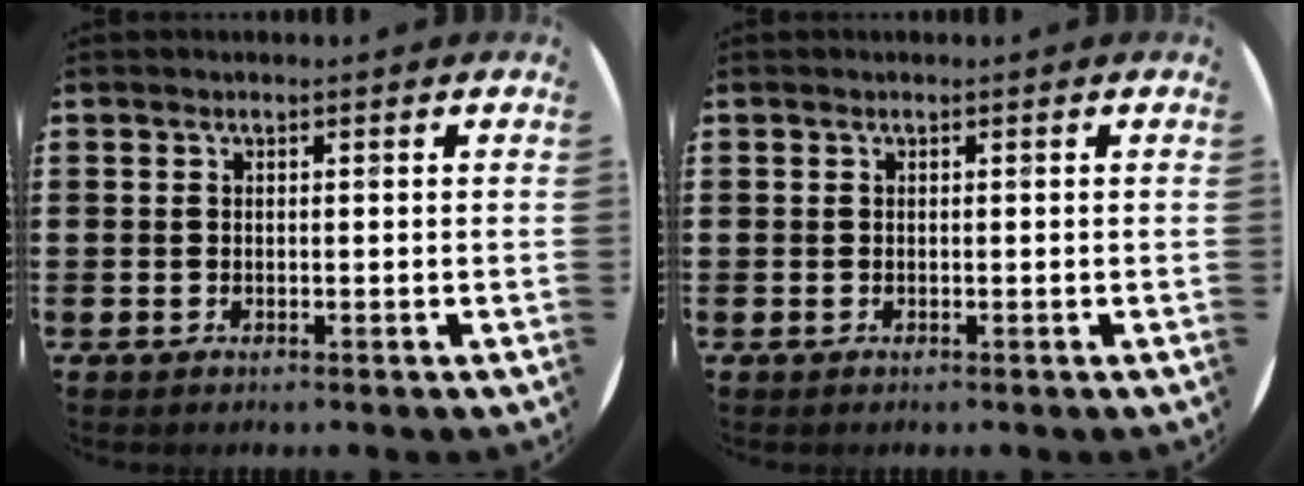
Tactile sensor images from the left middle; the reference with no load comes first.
{"total": 0.0}